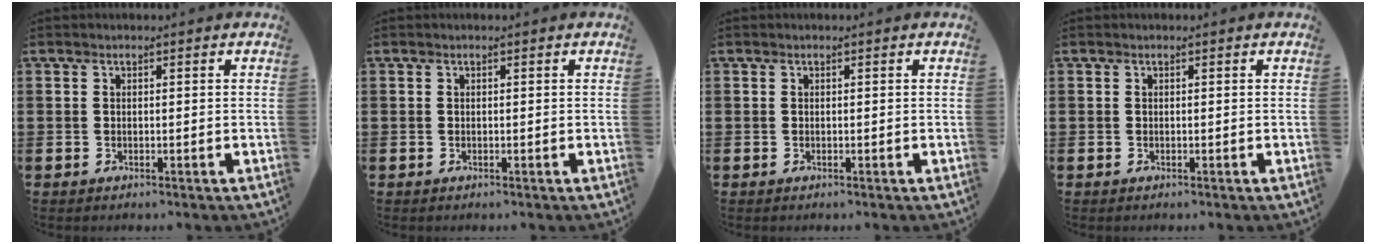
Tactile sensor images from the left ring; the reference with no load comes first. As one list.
[{"total": 0.0}, {"total": 0.0}, {"total": 0.0}]